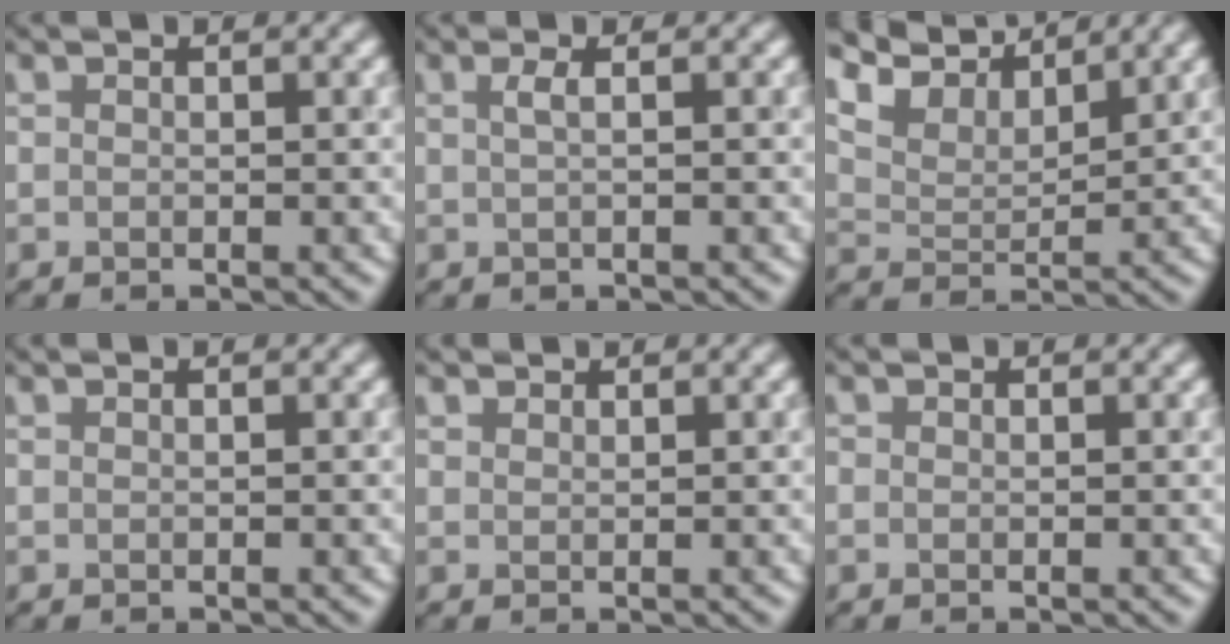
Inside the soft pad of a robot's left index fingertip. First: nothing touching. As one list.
[{"total": 1.1, "force": [0.3, 0.2, 1.0], "torque": [-0.016, 0.007, 0.004]}, {"total": 6.4, "force": [5.8, 1.4, 2.1], "torque": [-0.055, 0.017, 0.096]}, {"total": 0.0}, {"total": 0.9, "force": [0.9, 0.2, -0.1], "torque": [0.002, 0.001, 0.014]}, {"total": 0.0}]